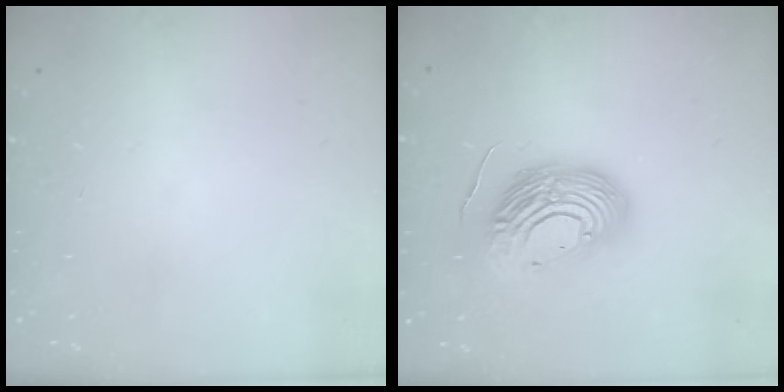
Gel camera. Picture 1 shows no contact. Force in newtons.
{"total": 14.0, "press": 13.8, "slide": 2.2}